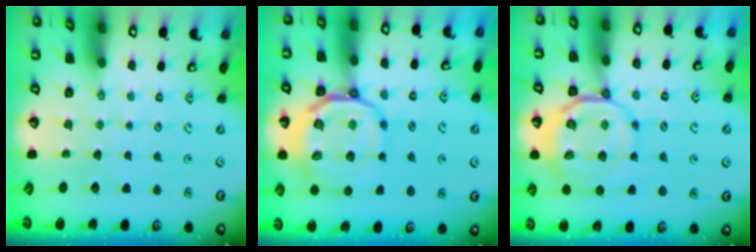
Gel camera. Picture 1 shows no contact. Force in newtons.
{"total": 15.9, "press": 15.8, "slide": 2.0}
{"total": 10.2, "press": 10.0, "slide": 1.8}